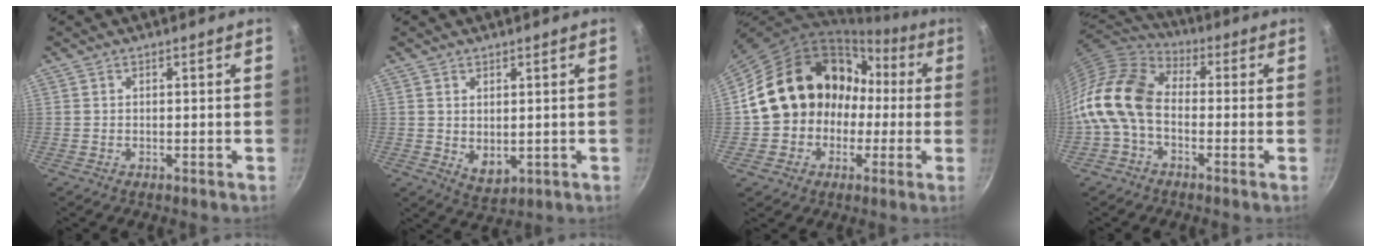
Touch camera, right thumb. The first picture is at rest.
{"total": 4.4, "force": [0.8, 2.8, 3.2], "torque": [-0.046, -0.017, 0.023]}
{"total": 19.2, "force": [0.3, 16.1, 10.4], "torque": [-0.139, 0.069, 0.013]}
{"total": 14.8, "force": [-2.6, 9.9, 10.7], "torque": [-0.196, 0.043, -0.076]}